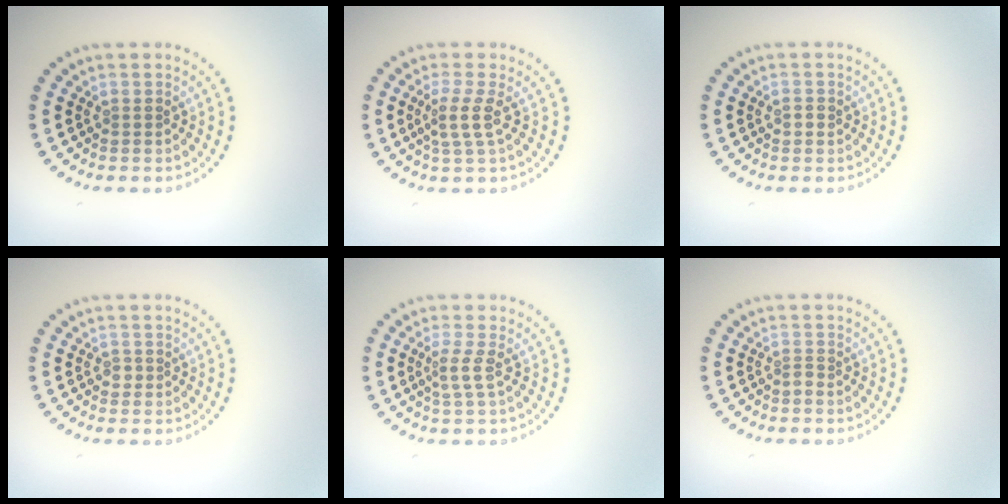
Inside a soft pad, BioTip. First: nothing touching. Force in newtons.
{"total": 2.2, "press": 1.7, "slide": 1.4}
{"total": 0.8, "press": 0.8, "slide": 0.1}
{"total": 0.7, "press": 0.6, "slide": 0.4}
{"total": 1.8, "press": 1.3, "slide": 1.2}
{"total": 0.7, "press": 0.5, "slide": 0.6}